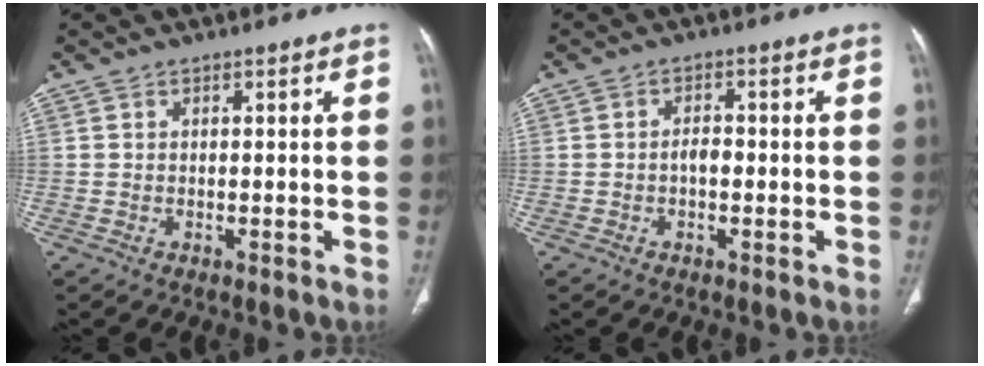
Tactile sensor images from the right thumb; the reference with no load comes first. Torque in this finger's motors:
{"motor_torque": [0.09, 0.39, 0.27, -0.33, -0.01]}